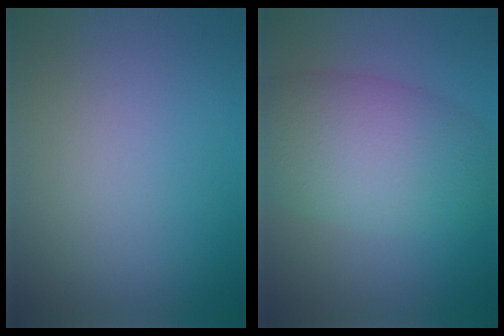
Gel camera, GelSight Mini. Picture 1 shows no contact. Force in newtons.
{"total": 7.9, "press": 7.9, "slide": 0.2}